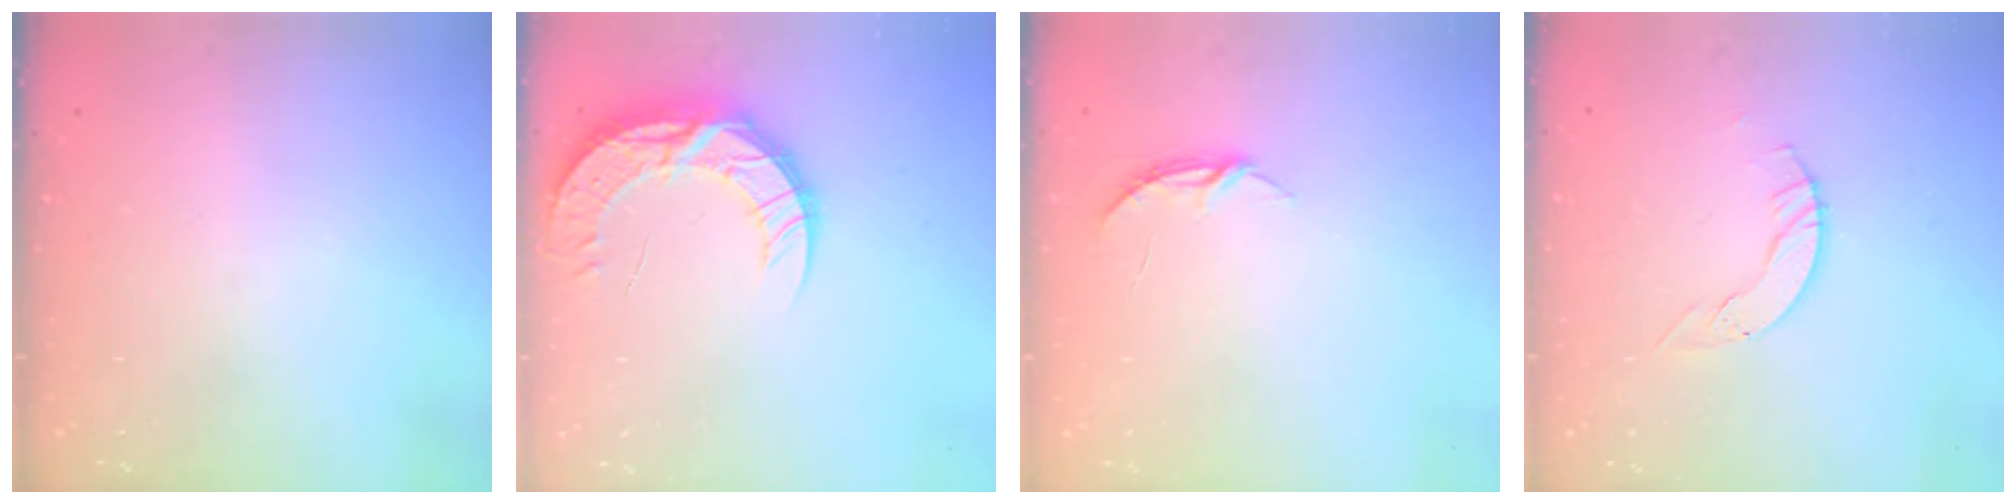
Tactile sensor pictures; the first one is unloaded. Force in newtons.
{"total": 13.0, "press": 12.9, "slide": 1.0}
{"total": 3.7, "press": 3.7, "slide": 0.3}
{"total": 4.0, "press": 4.0, "slide": 0.1}